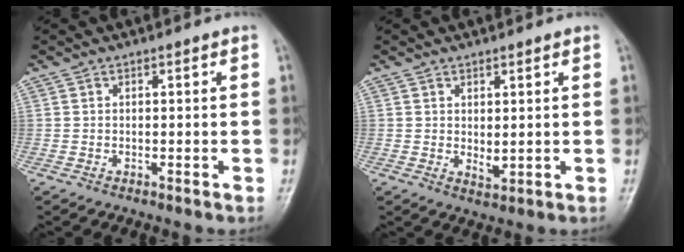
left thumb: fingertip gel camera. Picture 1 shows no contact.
{"total": 2.4, "force": [0.7, 1.1, 2.0], "torque": [-0.033, -0.013, 0.015]}